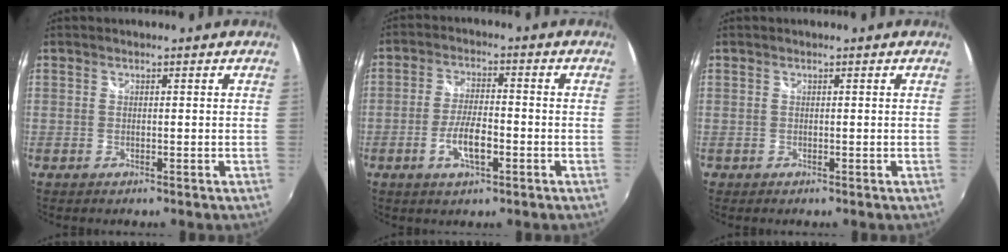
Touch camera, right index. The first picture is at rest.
{"total": 6.5, "force": [-2.6, 2.1, 5.6], "torque": [-0.113, -0.001, -0.046]}
{"total": 0.7, "force": [-0.1, 0.7, 0.0], "torque": [-0.002, 0.003, 0.000]}